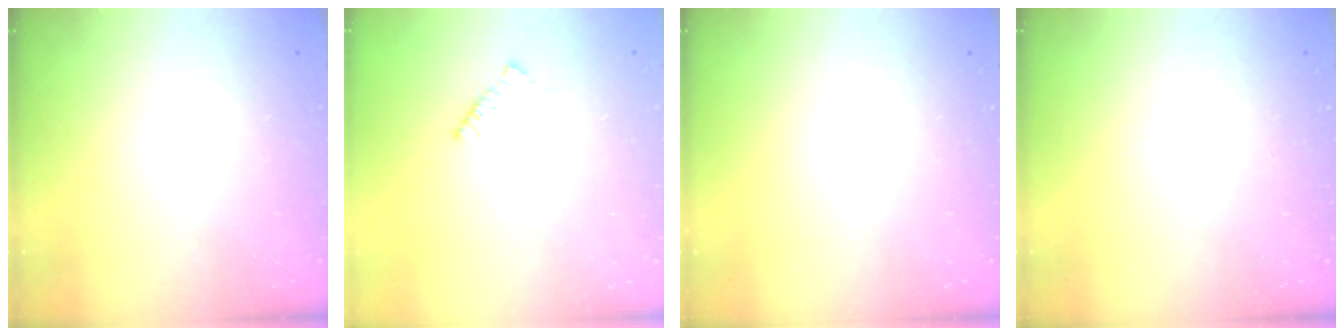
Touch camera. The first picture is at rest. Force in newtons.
{"total": 2.9, "press": 2.9, "slide": 0.5}
{"total": 0.0}
{"total": 0.0}